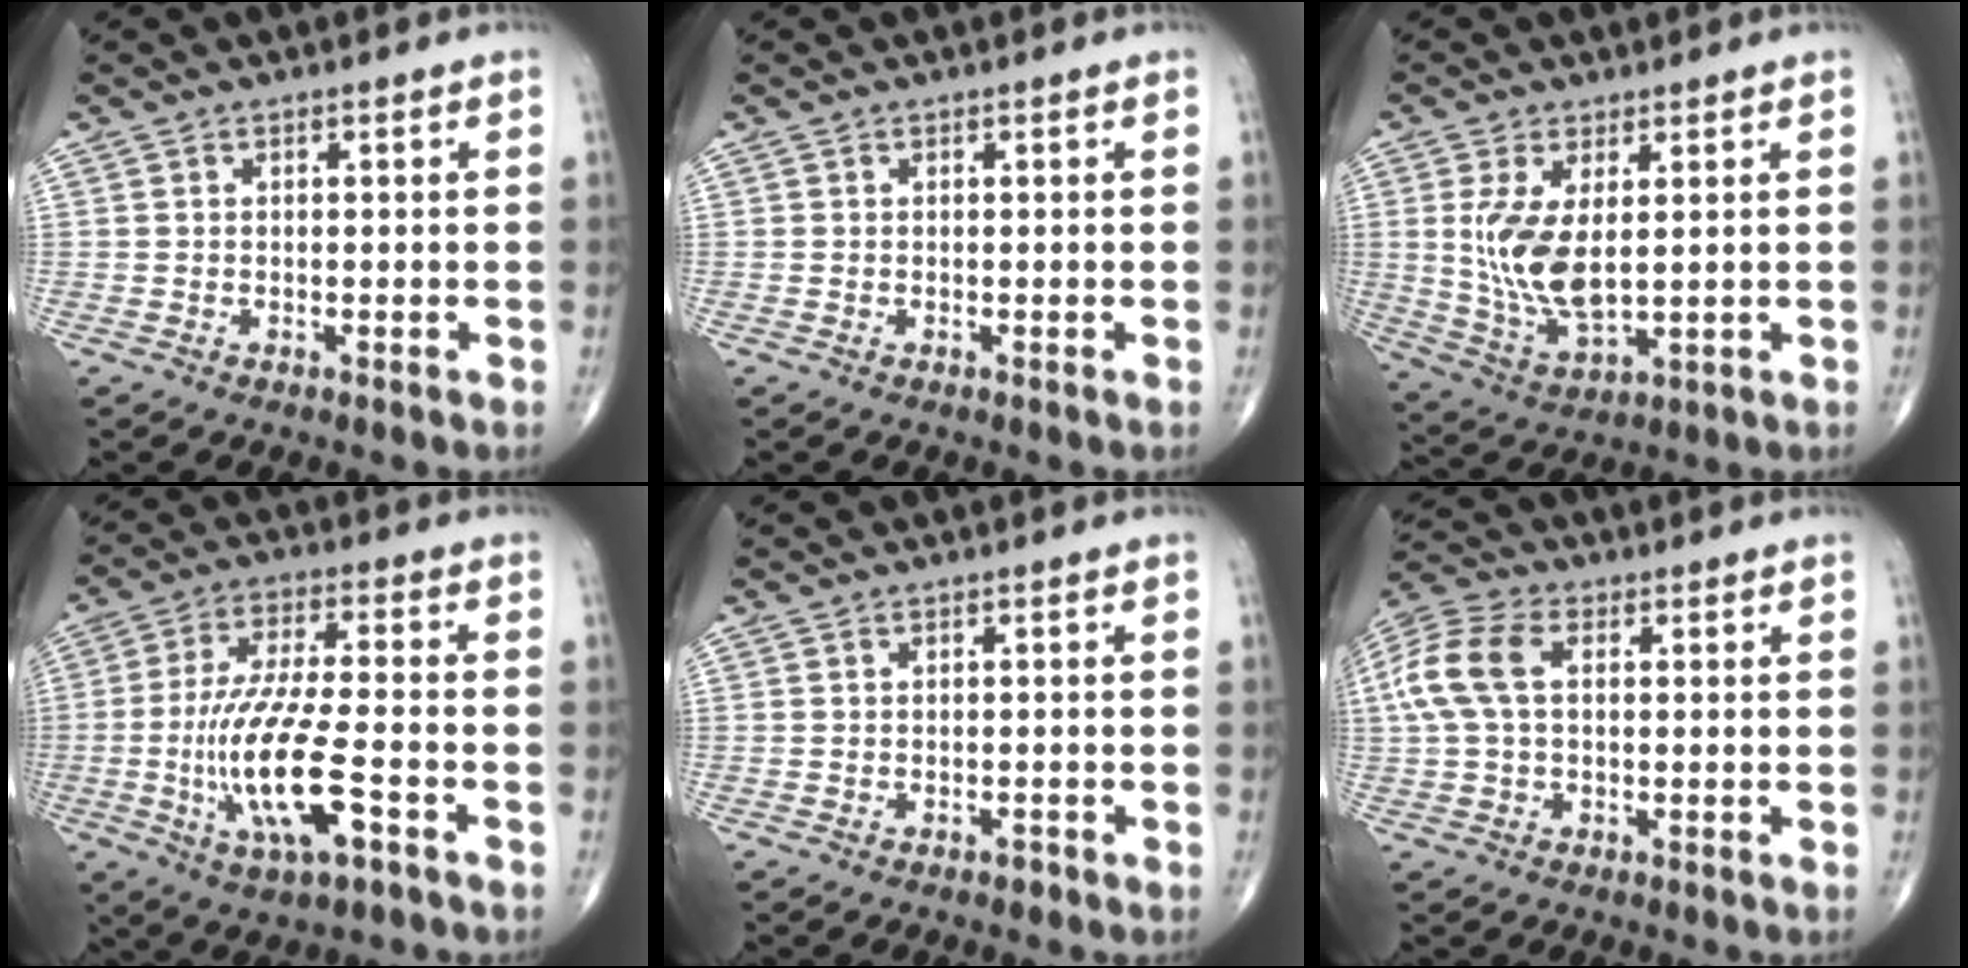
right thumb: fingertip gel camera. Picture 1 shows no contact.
{"total": 0.0}
{"total": 10.6, "force": [1.5, 4.9, 9.2], "torque": [-0.185, -0.019, 0.044]}
{"total": 15.4, "force": [-4.5, 4.2, 14.1], "torque": [-0.292, 0.013, -0.077]}
{"total": 0.8, "force": [-0.5, 0.4, 0.4], "torque": [-0.003, 0.000, -0.009]}
{"total": 10.4, "force": [1.7, 6.3, 8.1], "torque": [-0.191, 0.028, 0.032]}